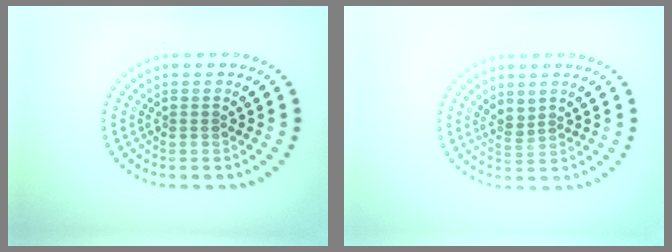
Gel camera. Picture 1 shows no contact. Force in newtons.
{"total": 1.6, "press": 1.2, "slide": 1.1}